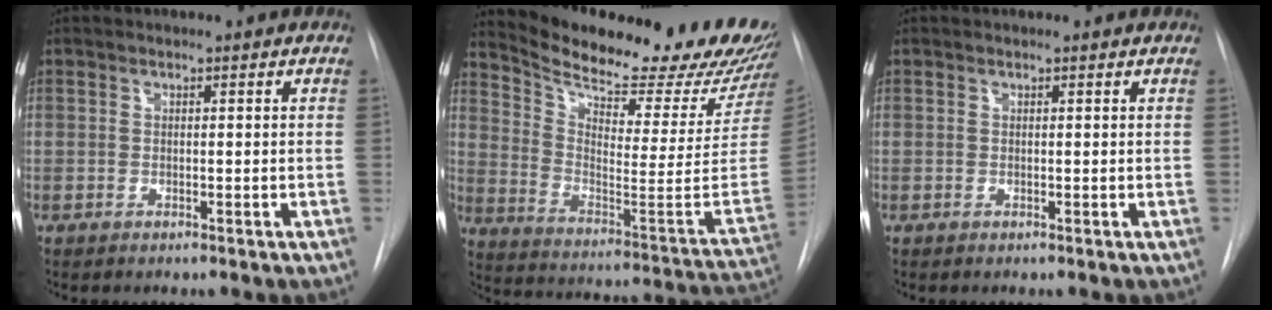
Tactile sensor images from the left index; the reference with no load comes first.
{"total": 30.4, "force": [26.6, 3.8, 14.2], "torque": [-0.230, -0.109, 0.354]}
{"total": 1.7, "force": [1.7, 0.2, 0.5], "torque": [-0.011, 0.011, 0.015]}